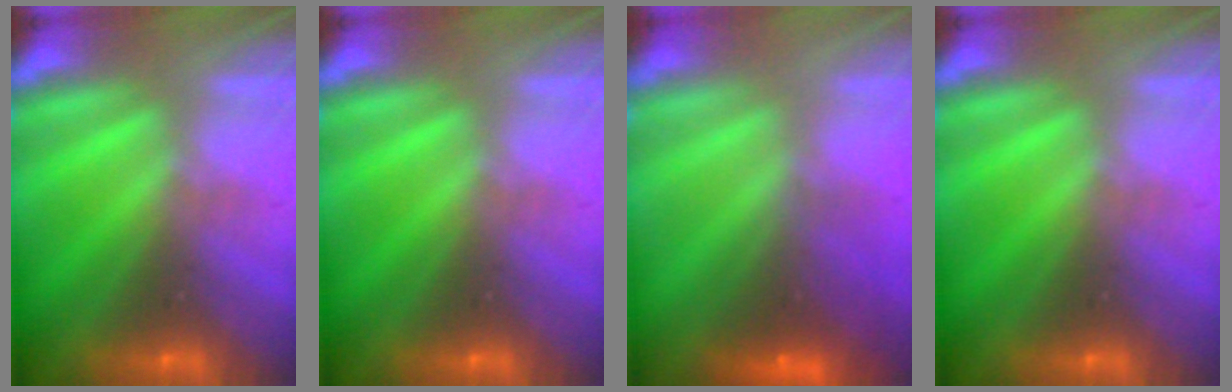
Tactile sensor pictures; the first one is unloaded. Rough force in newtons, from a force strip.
{"total": 0.0}
{"total": 2.9}
{"total": 0.0}